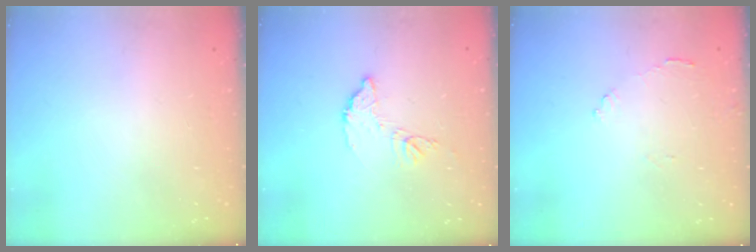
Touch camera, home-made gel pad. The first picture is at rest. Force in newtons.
{"total": 7.8, "press": 7.8, "slide": 0.1}
{"total": 8.1, "press": 8.1, "slide": 0.6}